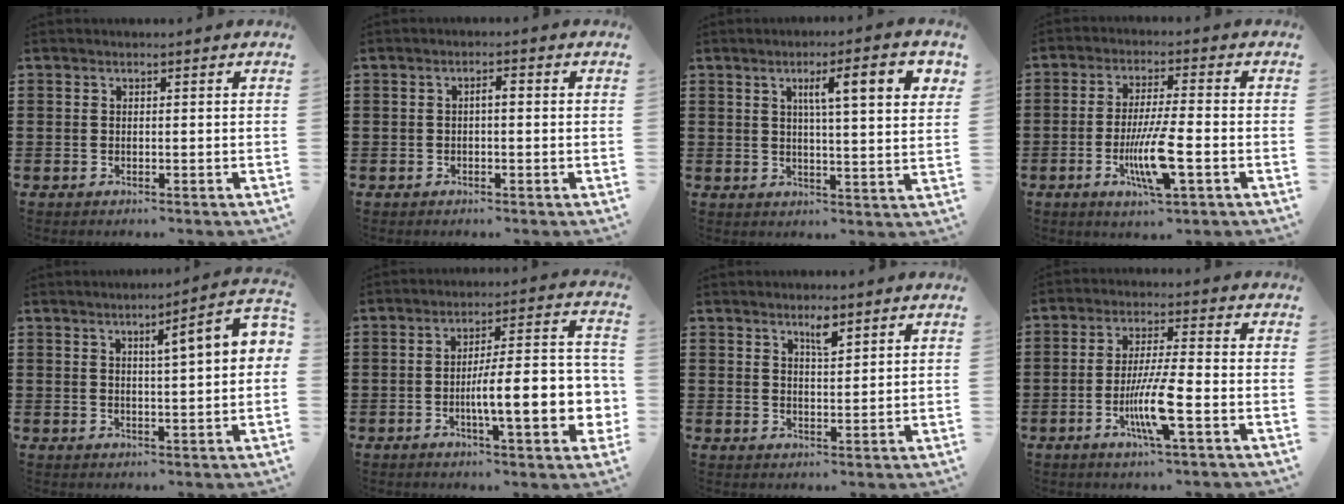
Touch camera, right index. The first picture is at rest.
{"total": 1.3, "force": [-0.2, 0.3, 1.2], "torque": [-0.023, 0.002, -0.004]}
{"total": 8.2, "force": [3.3, 1.3, 7.4], "torque": [-0.133, 0.002, 0.047]}
{"total": 9.0, "force": [-3.0, 1.5, 8.4], "torque": [-0.168, -0.017, -0.056]}
{"total": 5.8, "force": [1.8, 0.4, 5.5], "torque": [-0.081, -0.011, 0.018]}
{"total": 12.0, "force": [-3.1, 2.7, 11.2], "torque": [-0.169, -0.013, -0.059]}
{"total": 3.1, "force": [2.2, 0.8, 2.0], "torque": [-0.029, -0.002, 0.035]}
{"total": 8.4, "force": [-3.0, 0.9, 7.8], "torque": [-0.153, -0.015, -0.056]}